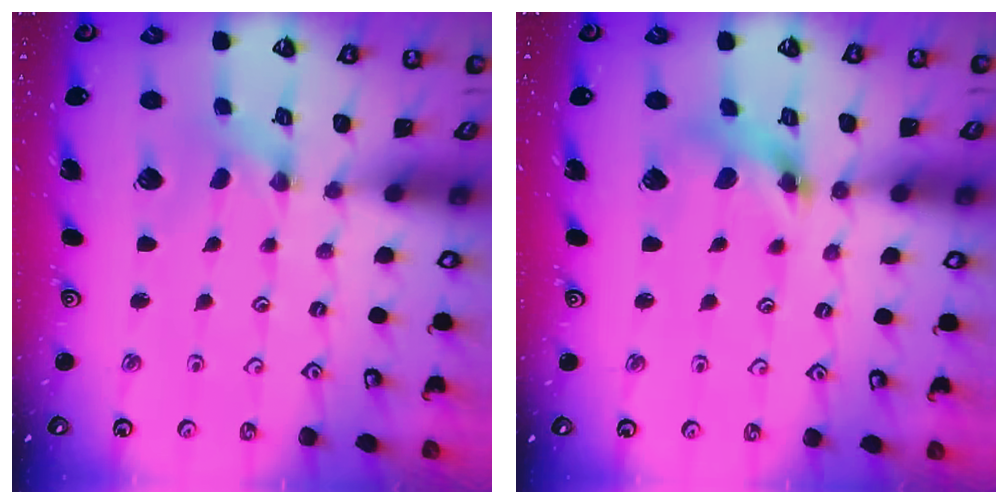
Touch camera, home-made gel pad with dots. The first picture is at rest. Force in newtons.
{"total": 9.2, "press": 9.2, "slide": 1.0}